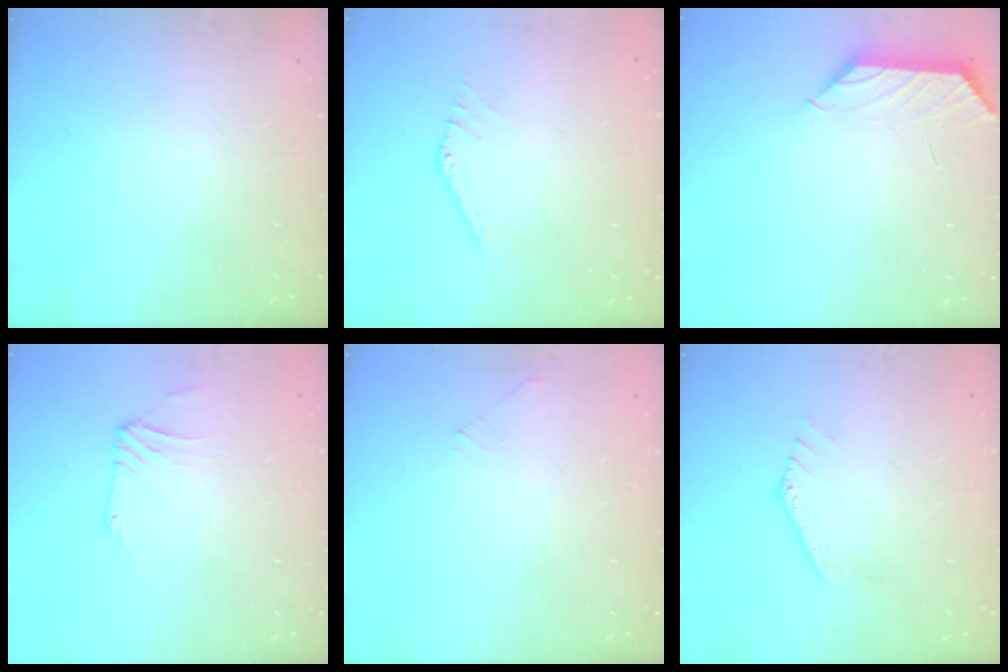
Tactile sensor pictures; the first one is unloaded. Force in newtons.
{"total": 0.9, "press": 0.9, "slide": 0.1}
{"total": 1.2, "press": 1.1, "slide": 0.6}
{"total": 1.0, "press": 0.8, "slide": 0.5}
{"total": 0.0}
{"total": 0.5, "press": 0.4, "slide": 0.3}